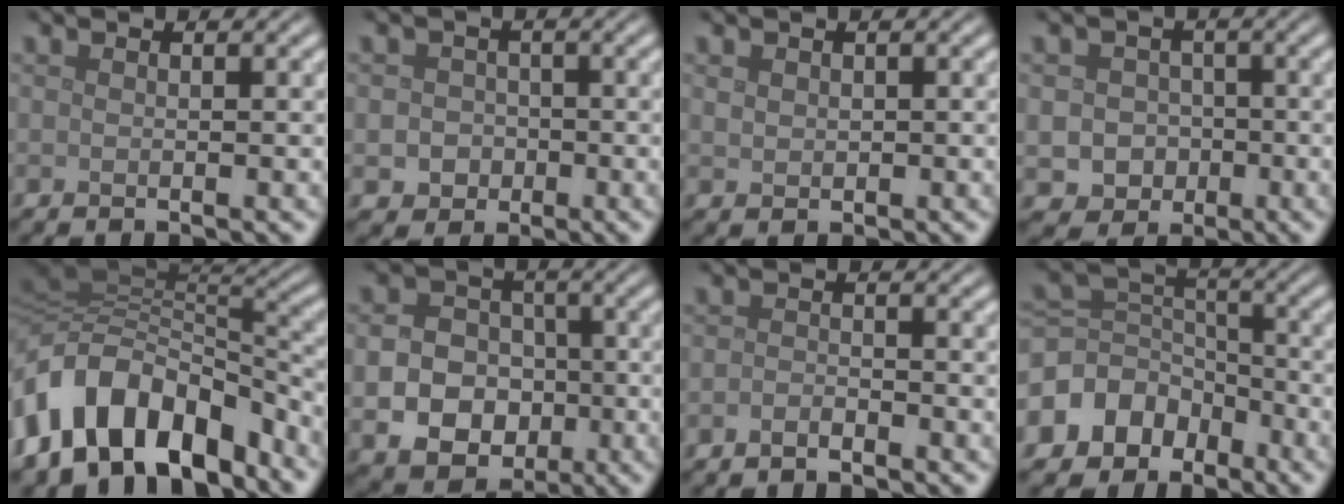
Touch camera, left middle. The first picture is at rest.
{"total": 2.6, "force": [-0.7, 2.4, 0.7], "torque": [0.007, -0.001, -0.018]}
{"total": 0.9, "force": [0.3, 0.8, 0.3], "torque": [-0.007, -0.003, 0.009]}
{"total": 3.9, "force": [-0.9, 3.7, 1.0], "torque": [0.002, 0.003, -0.028]}
{"total": 12.7, "force": [-6.2, 8.2, 7.5], "torque": [-0.146, 0.006, -0.104]}
{"total": 8.6, "force": [-2.2, 7.3, 4.0], "torque": [-0.062, -0.029, -0.054]}
{"total": 1.1, "force": [-0.9, 0.3, 0.6], "torque": [-0.013, 0.000, -0.019]}
{"total": 7.9, "force": [-4.9, 5.9, 1.8], "torque": [-0.046, 0.020, -0.107]}